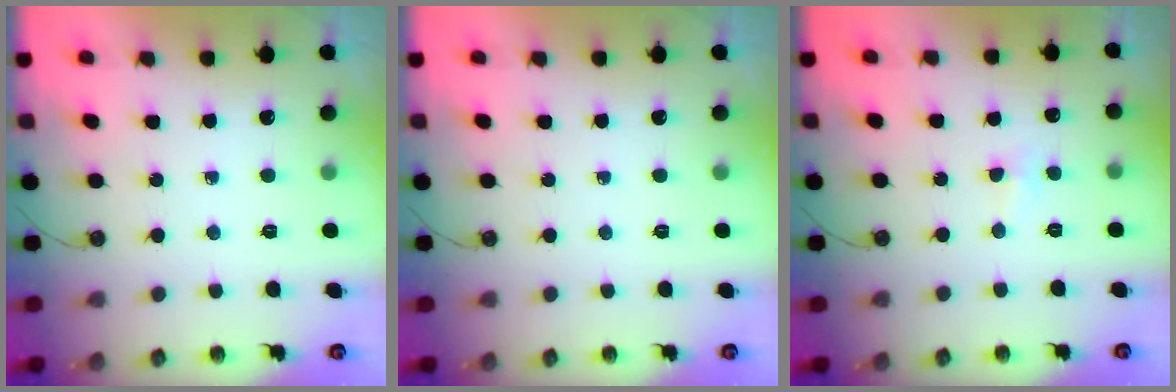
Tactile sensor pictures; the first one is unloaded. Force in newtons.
{"total": 0.0}
{"total": 2.7, "press": 2.0, "slide": 1.8}